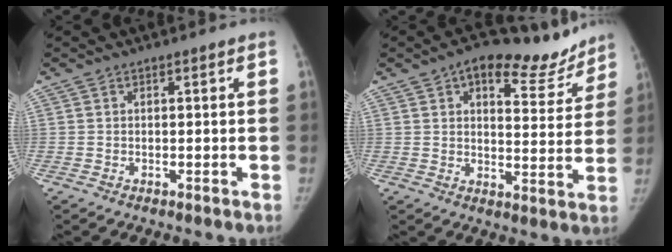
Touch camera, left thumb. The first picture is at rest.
{"total": 13.4, "force": [9.8, 6.1, 6.9], "torque": [-0.046, -0.042, 0.133]}